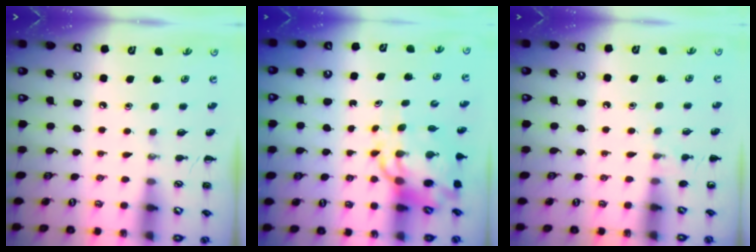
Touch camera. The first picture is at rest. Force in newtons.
{"total": 10.5, "press": 10.1, "slide": 2.8}
{"total": 5.2, "press": 4.9, "slide": 1.6}